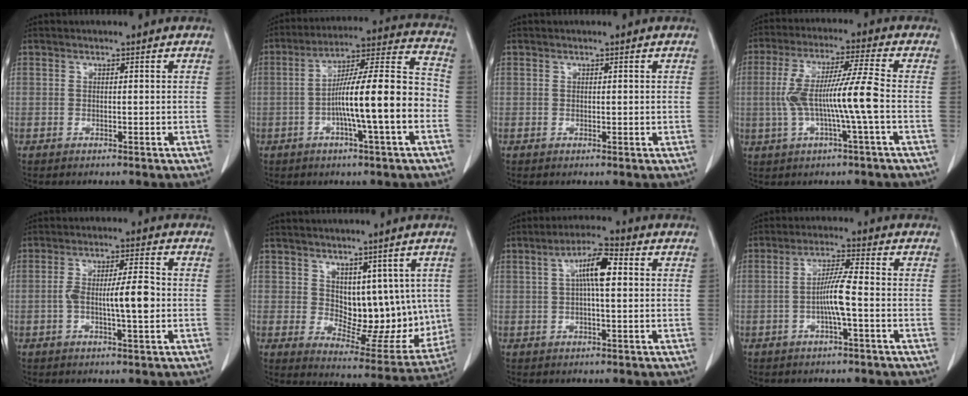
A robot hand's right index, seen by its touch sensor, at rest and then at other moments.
{"total": 16.0, "force": [-3.6, 0.7, 15.6], "torque": [-0.252, 0.017, -0.062]}
{"total": 0.6, "force": [0.1, 0.3, 0.5], "torque": [-0.008, -0.002, 0.004]}
{"total": 10.5, "force": [-1.4, -0.6, 10.4], "torque": [-0.207, 0.013, -0.027]}
{"total": 7.3, "force": [-0.9, 0.9, 7.2], "torque": [-0.129, 0.007, -0.016]}
{"total": 11.6, "force": [2.4, 6.6, 9.2], "torque": [-0.104, -0.002, 0.056]}
{"total": 6.8, "force": [1.3, 1.3, 6.5], "torque": [-0.120, 0.018, 0.020]}
{"total": 5.6, "force": [-1.2, -0.1, 5.4], "torque": [-0.110, 0.004, -0.024]}